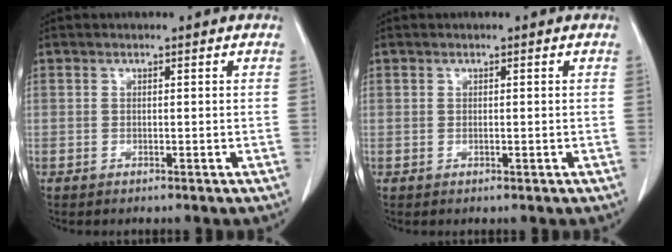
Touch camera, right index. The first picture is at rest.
{"total": 0.7, "force": [-0.1, 0.4, 0.6], "torque": [-0.017, -0.001, 0.001]}